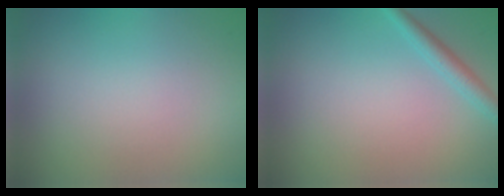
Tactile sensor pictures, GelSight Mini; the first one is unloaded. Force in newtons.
{"total": 1.8, "press": 1.8, "slide": 0.0}